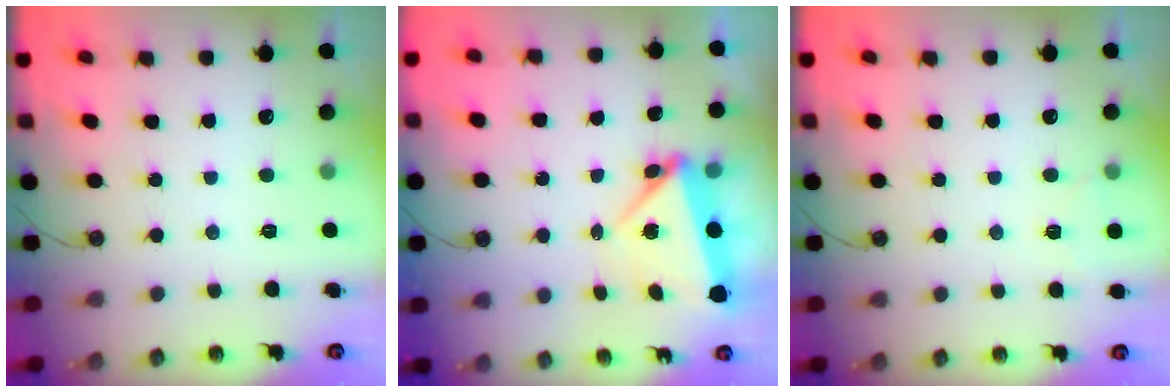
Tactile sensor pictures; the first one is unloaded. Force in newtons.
{"total": 5.9, "press": 5.9, "slide": 0.6}
{"total": 4.7, "press": 2.5, "slide": 4.0}